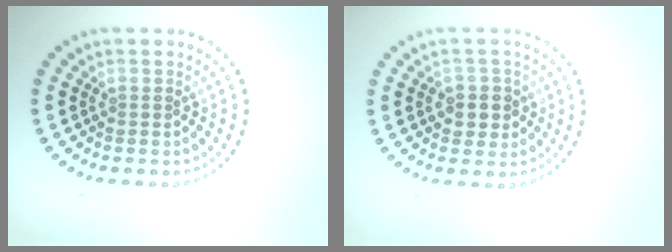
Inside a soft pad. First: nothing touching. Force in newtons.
{"total": 2.3, "press": 2.1, "slide": 0.8}